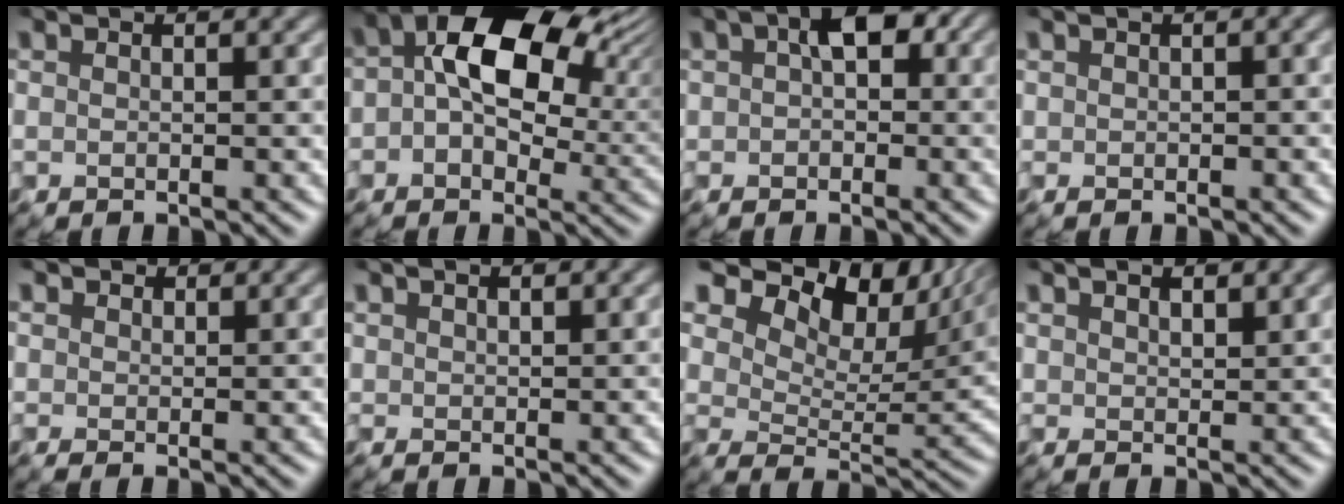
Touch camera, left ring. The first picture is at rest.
{"total": 14.0, "force": [4.8, 8.2, 10.3], "torque": [-0.153, 0.017, 0.074]}
{"total": 3.5, "force": [0.7, 2.1, 2.7], "torque": [-0.030, 0.012, -0.001]}
{"total": 0.9, "force": [0.2, 0.5, 0.8], "torque": [-0.009, 0.006, 0.004]}
{"total": 1.1, "force": [0.7, 0.7, 0.4], "torque": [-0.004, 0.001, 0.010]}
{"total": 0.9, "force": [0.8, 0.2, 0.4], "torque": [-0.009, 0.001, 0.016]}
{"total": 13.0, "force": [8.9, 6.4, 6.9], "torque": [-0.113, 0.011, 0.125]}
{"total": 1.7, "force": [1.4, 0.5, 0.8], "torque": [-0.014, -0.001, 0.028]}